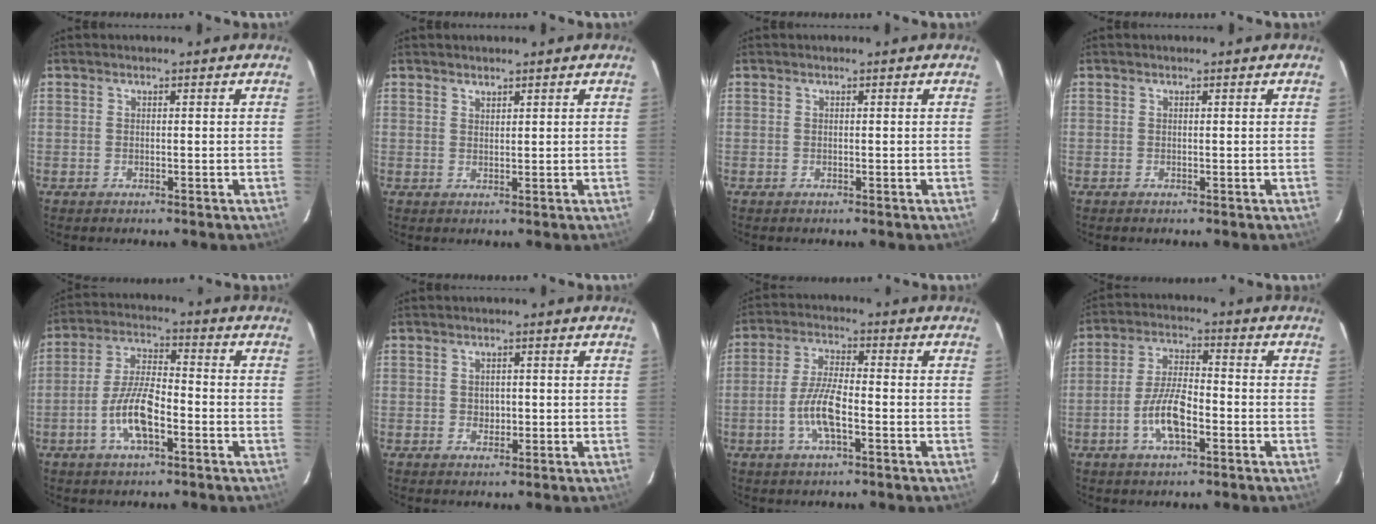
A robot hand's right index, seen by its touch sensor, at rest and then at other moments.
{"total": 1.2, "force": [1.1, 0.5, 0.2], "torque": [-0.003, 0.002, 0.020]}
{"total": 0.0}
{"total": 0.0}
{"total": 9.5, "force": [-4.0, 3.0, 8.0], "torque": [-0.166, 0.003, -0.073]}
{"total": 1.8, "force": [-0.2, 1.6, 0.7], "torque": [-0.009, 0.003, -0.002]}
{"total": 7.5, "force": [-2.7, 1.9, 6.8], "torque": [-0.141, 0.002, -0.055]}
{"total": 8.5, "force": [-3.5, 2.9, 7.2], "torque": [-0.149, 0.004, -0.064]}